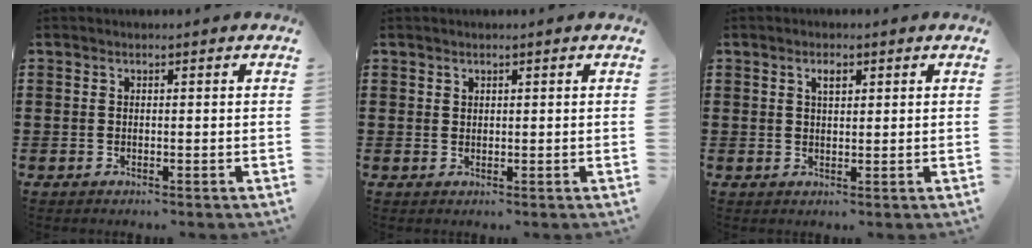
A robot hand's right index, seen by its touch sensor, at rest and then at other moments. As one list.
[{"total": 0.8, "force": [0.7, 0.5, 0.1], "torque": [-0.002, 0.002, 0.013]}, {"total": 1.9, "force": [0.9, 0.7, 1.6], "torque": [-0.034, 0.005, 0.014]}]